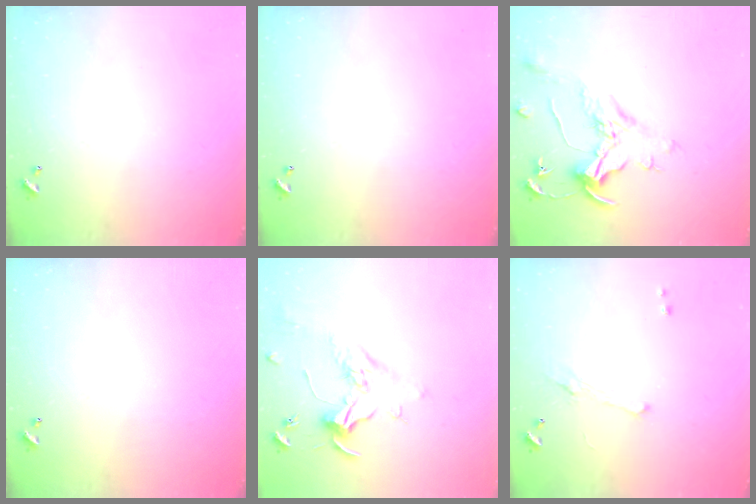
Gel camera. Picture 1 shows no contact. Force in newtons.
{"total": 0.0}
{"total": 1.5, "press": 1.3, "slide": 0.7}
{"total": 0.0}
{"total": 1.8, "press": 1.6, "slide": 0.8}
{"total": 2.0, "press": 1.9, "slide": 0.7}